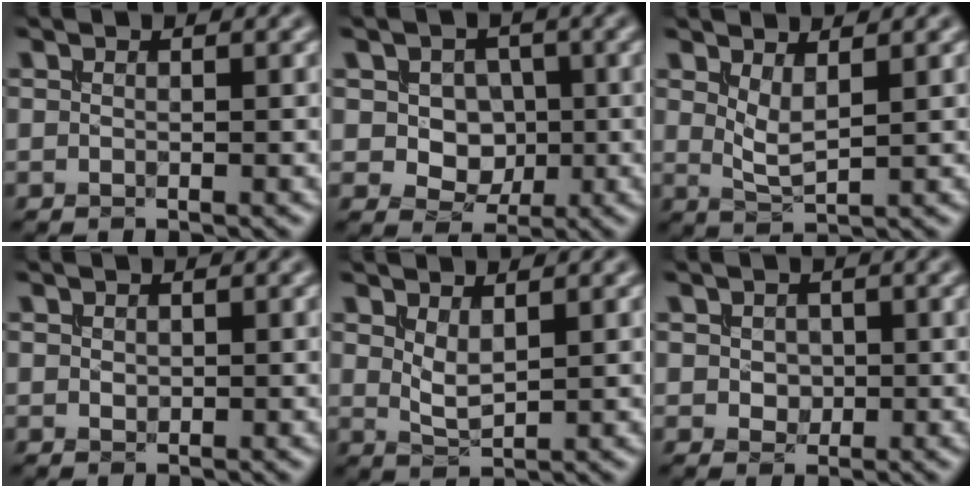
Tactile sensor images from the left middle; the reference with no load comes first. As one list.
[{"total": 4.4, "force": [0.4, 3.7, 2.4], "torque": [-0.037, 0.002, 0.000]}, {"total": 2.1, "force": [1.1, 0.5, 1.8], "torque": [-0.044, -0.008, 0.026]}, {"total": 0.5, "force": [0.1, 0.5, 0.2], "torque": [-0.007, -0.002, 0.002]}, {"total": 1.9, "force": [0.8, 0.7, 1.6], "torque": [-0.039, -0.004, 0.022]}, {"total": 1.4, "force": [0.0, 1.2, 0.7], "torque": [-0.017, -0.002, -0.002]}]